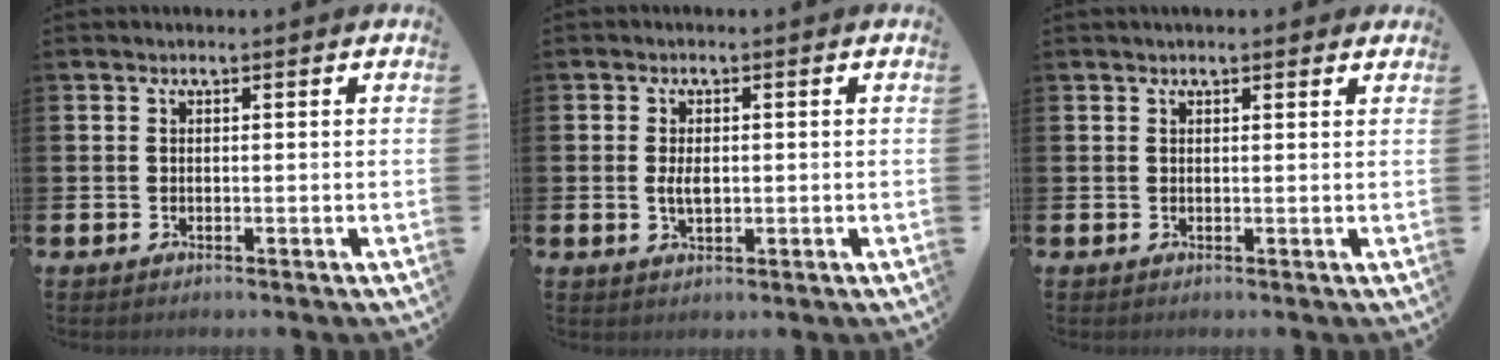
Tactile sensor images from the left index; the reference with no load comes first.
{"total": 2.5, "force": [0.1, 1.4, 2.1], "torque": [-0.031, 0.001, -0.002]}
{"total": 1.1, "force": [1.0, 0.2, 0.4], "torque": [-0.010, 0.003, 0.018]}